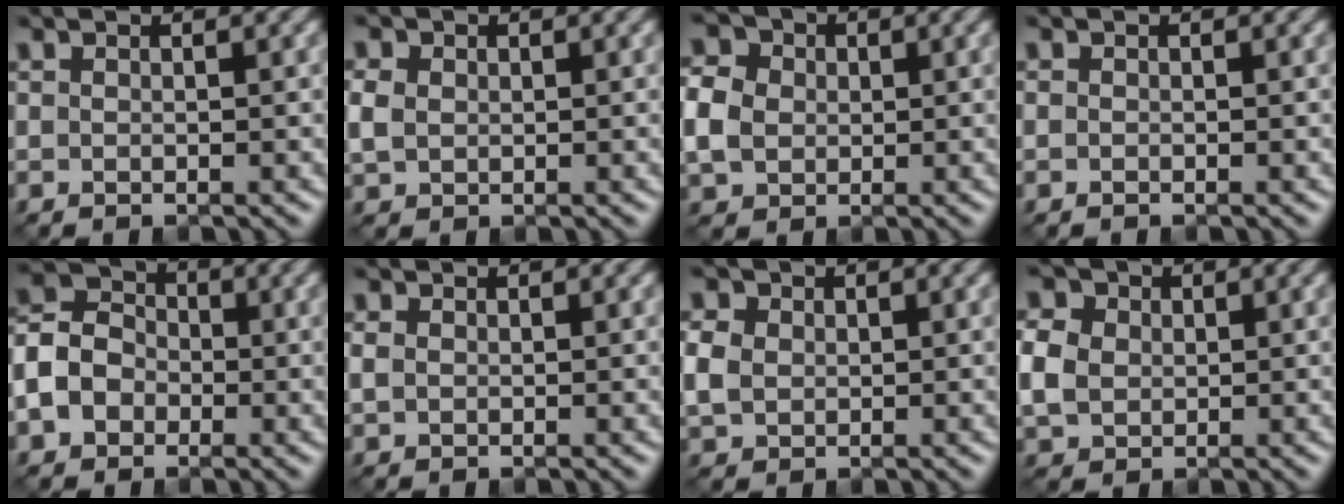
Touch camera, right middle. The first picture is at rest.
{"total": 1.6, "force": [0.0, 1.5, 0.7], "torque": [-0.023, 0.002, 0.004]}
{"total": 4.2, "force": [-0.2, 3.7, 2.0], "torque": [-0.064, 0.007, 0.002]}
{"total": 0.7, "force": [-0.5, -0.2, -0.4], "torque": [0.006, -0.002, -0.004]}
{"total": 5.7, "force": [-2.1, 4.5, 2.7], "torque": [-0.058, 0.000, -0.042]}
{"total": 0.7, "force": [-0.2, 0.6, 0.2], "torque": [-0.008, -0.002, 0.004]}
{"total": 2.6, "force": [0.0, 2.4, 1.1], "torque": [-0.041, 0.003, 0.003]}
{"total": 3.8, "force": [0.0, 3.4, 1.8], "torque": [-0.065, 0.007, 0.004]}